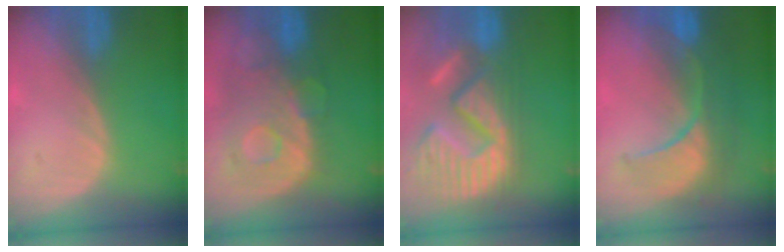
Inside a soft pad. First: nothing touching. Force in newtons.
{"total": 11.6, "press": 9.8, "slide": 6.1}
{"total": 15.4, "press": 12.8, "slide": 8.6}
{"total": 10.0, "press": 9.2, "slide": 4.1}